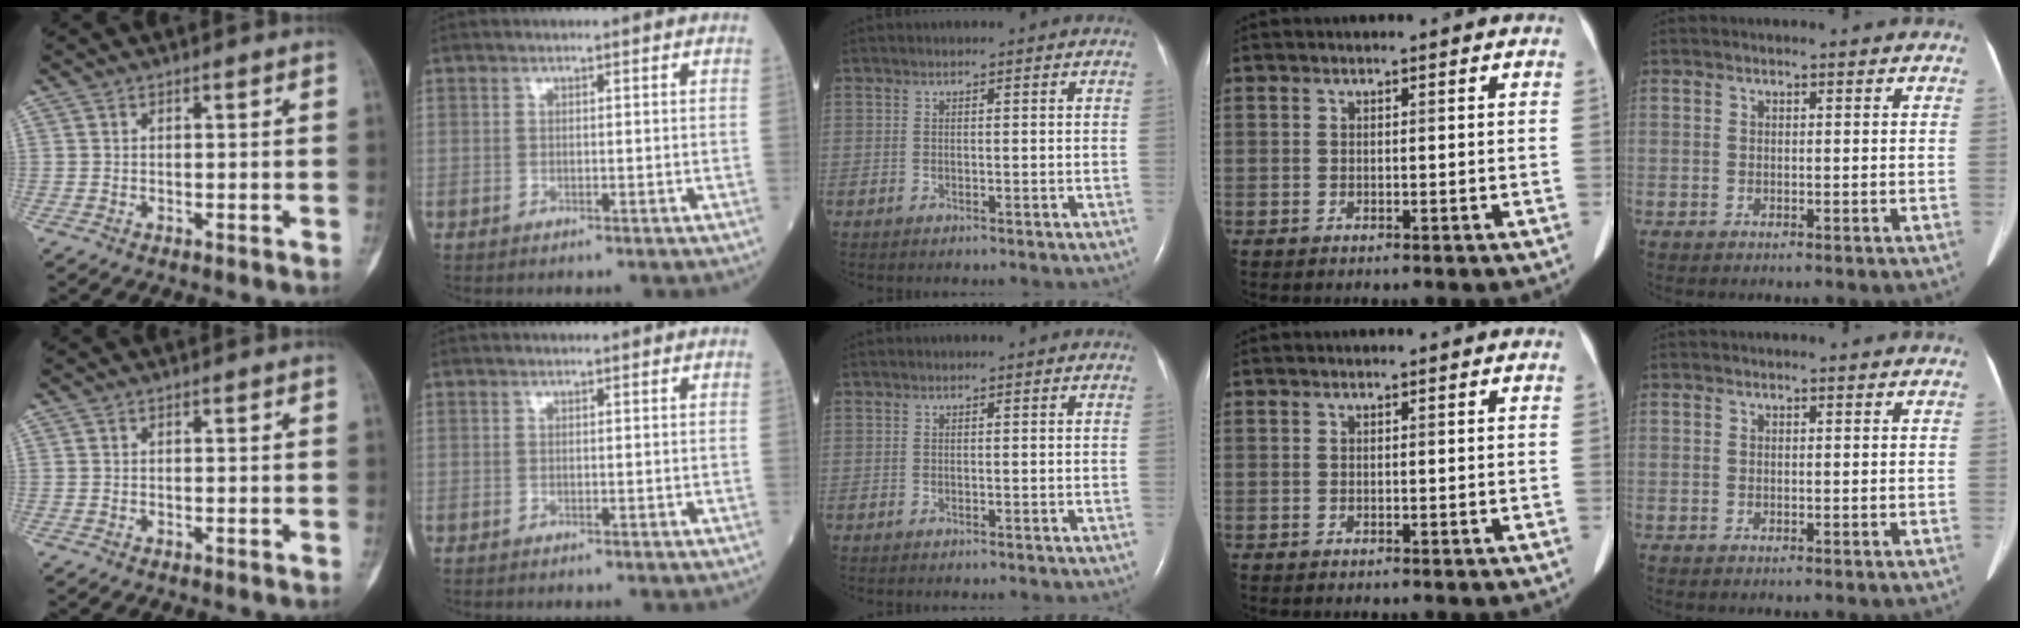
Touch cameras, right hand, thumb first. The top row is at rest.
{}